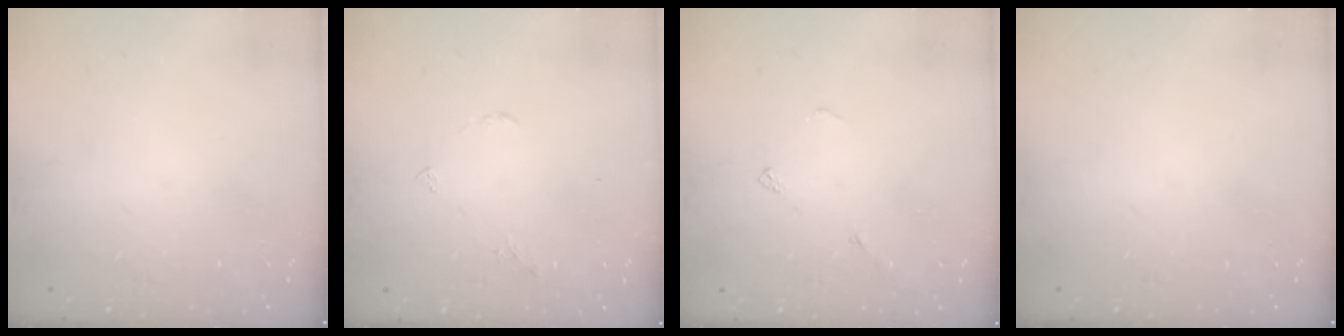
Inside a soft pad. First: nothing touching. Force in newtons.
{"total": 3.3, "press": 3.2, "slide": 0.7}
{"total": 4.0, "press": 4.0, "slide": 0.3}
{"total": 0.0}